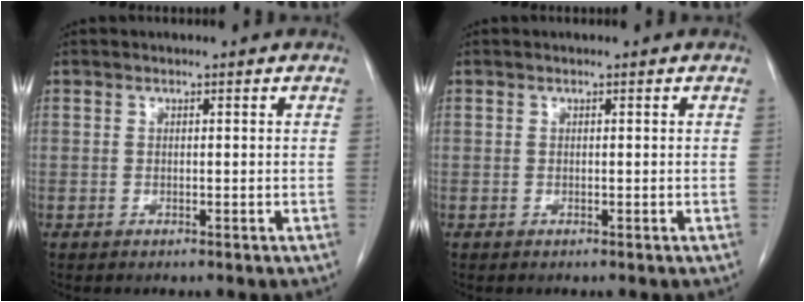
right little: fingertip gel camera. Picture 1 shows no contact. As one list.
[{"total": 0.0}]